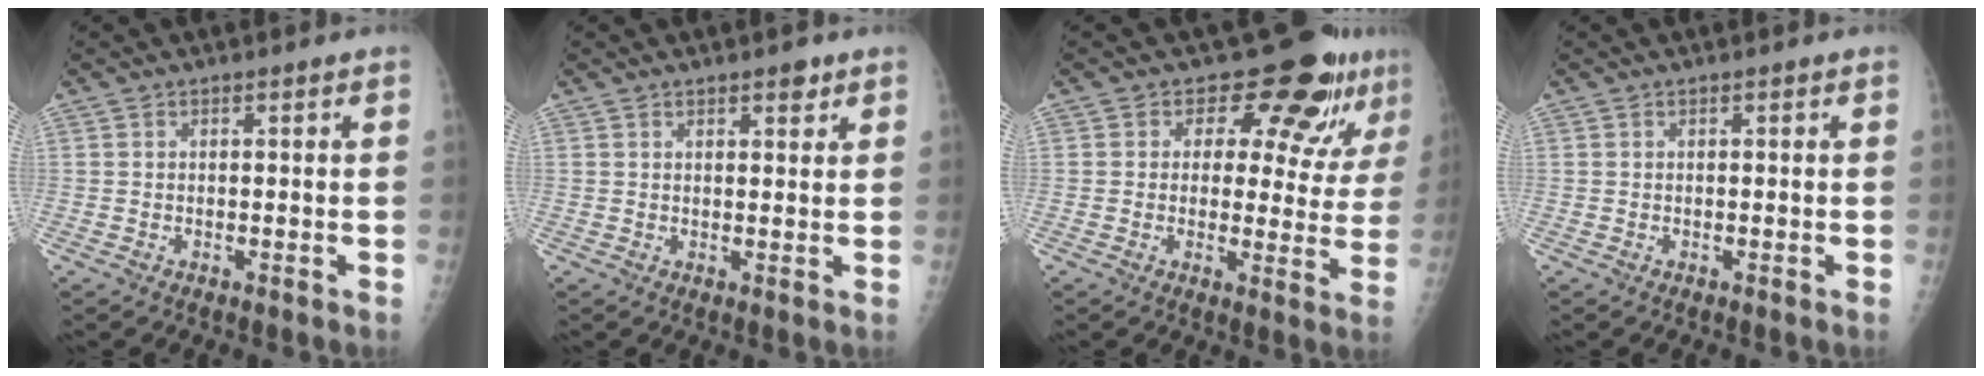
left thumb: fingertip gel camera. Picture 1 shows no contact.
{"total": 2.6, "force": [1.7, 1.1, 1.6], "torque": [-0.011, -0.009, 0.023]}
{"total": 11.8, "force": [8.2, 5.9, 6.0], "torque": [-0.030, -0.049, 0.091]}
{"total": 0.0}